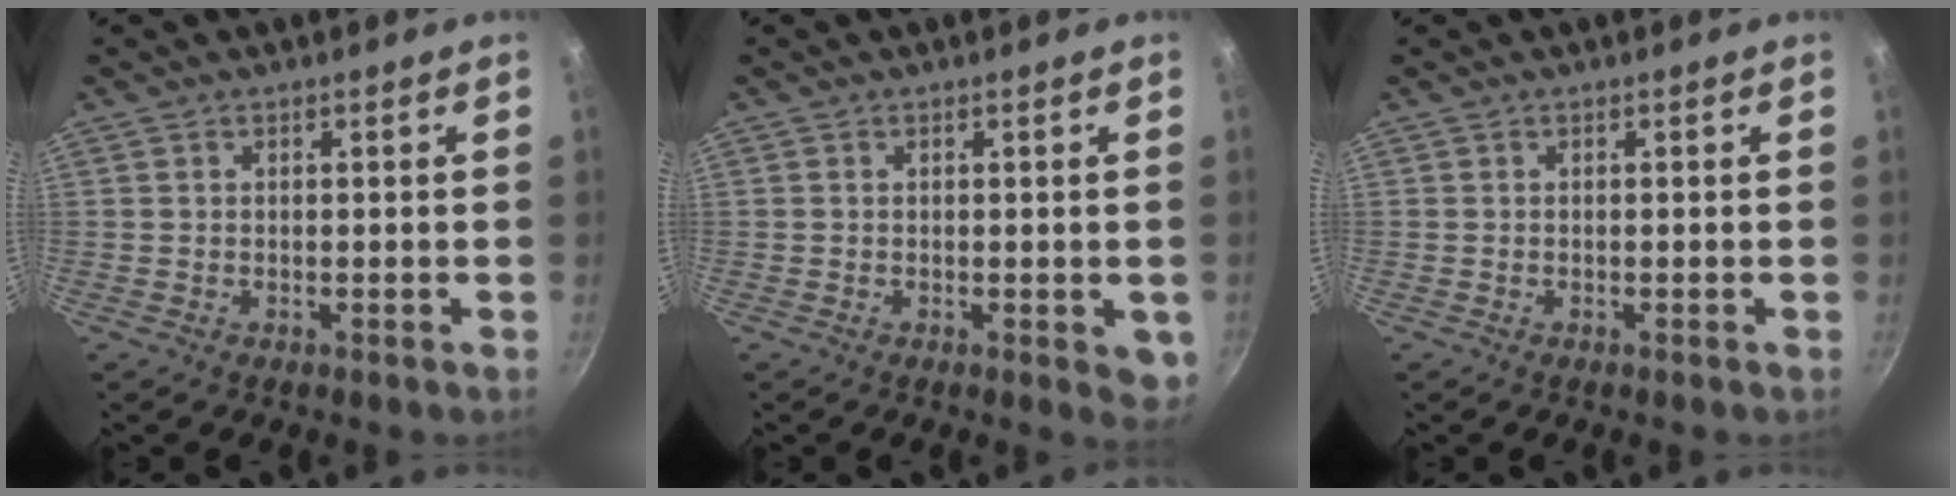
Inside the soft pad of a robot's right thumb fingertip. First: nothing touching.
{"total": 3.7, "force": [-0.5, 1.6, 3.2], "torque": [-0.028, -0.006, -0.005]}
{"total": 0.0}